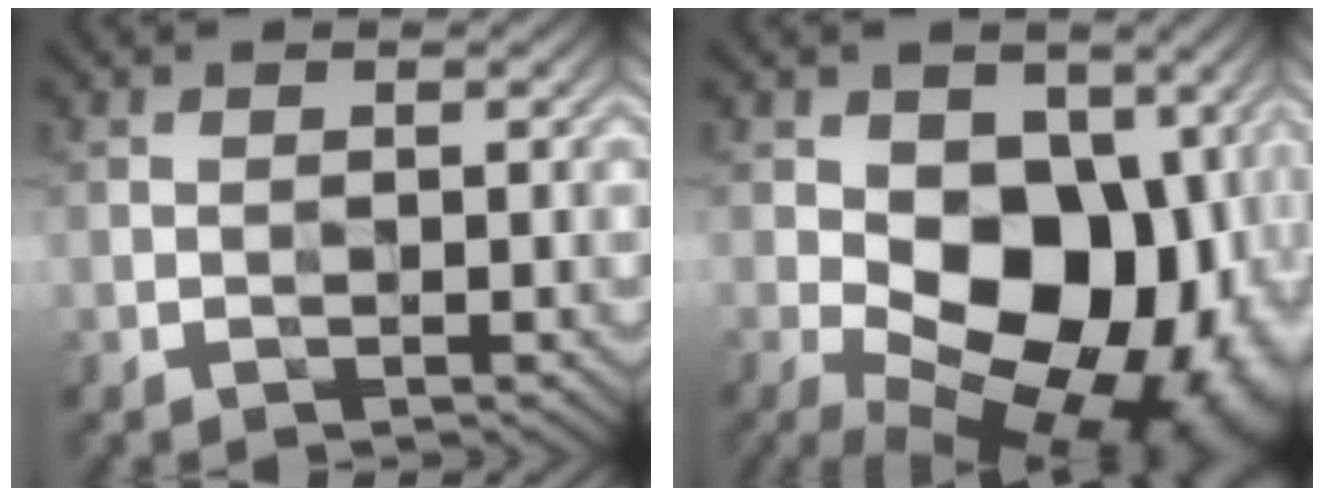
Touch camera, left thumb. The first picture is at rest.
{"total": 17.3, "force": [-0.5, 11.8, 12.7], "torque": [-0.161, -0.017, 0.006]}